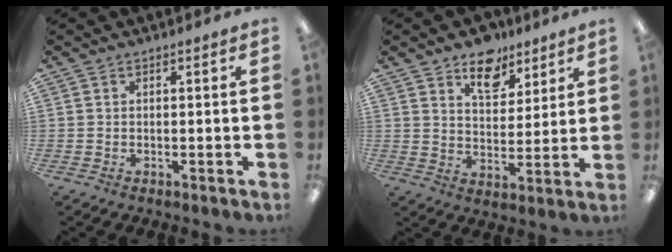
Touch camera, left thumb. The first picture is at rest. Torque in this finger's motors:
{"motor_torque": [1.56, 0.58, 0.97, -1.00, 0.04]}